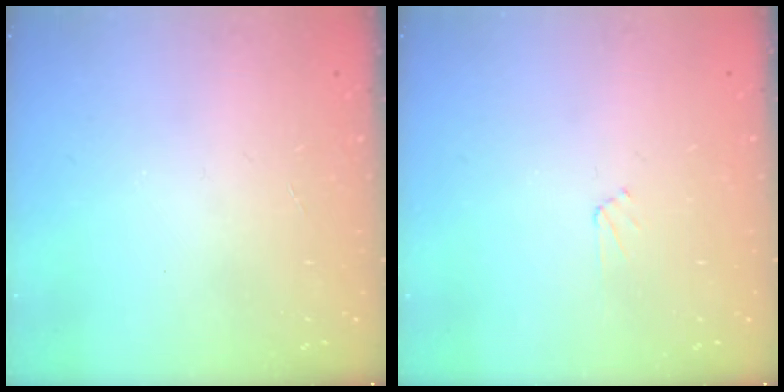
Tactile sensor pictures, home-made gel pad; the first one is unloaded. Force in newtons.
{"total": 2.7, "press": 2.6, "slide": 0.4}